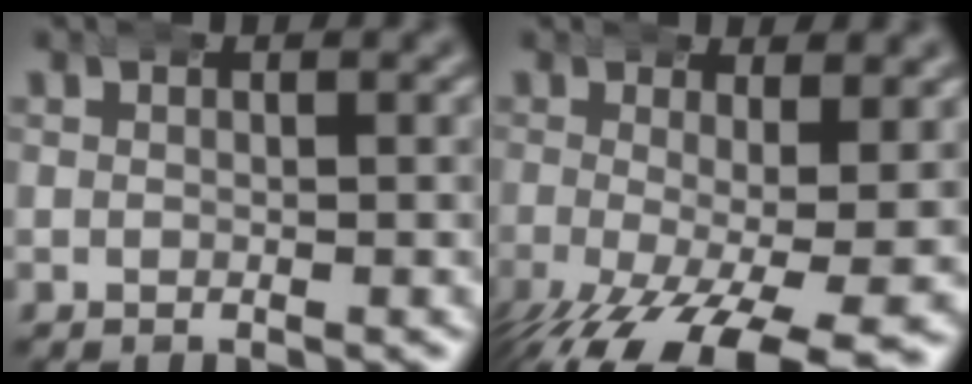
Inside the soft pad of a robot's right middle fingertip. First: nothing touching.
{"total": 9.7, "force": [-5.3, 3.6, 7.3], "torque": [-0.130, -0.040, -0.061]}